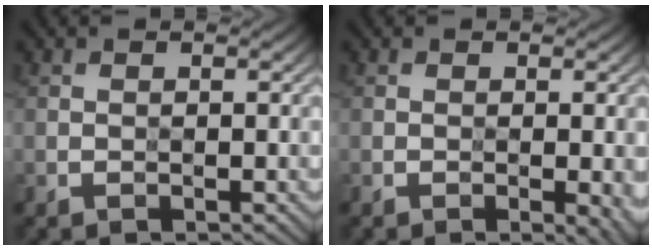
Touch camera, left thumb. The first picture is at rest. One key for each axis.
{"total": 4.6, "fx": -1.5, "fy": 1.8, "fz": 4.0, "tx": -0.038, "ty": -0.011, "tz": -0.008}